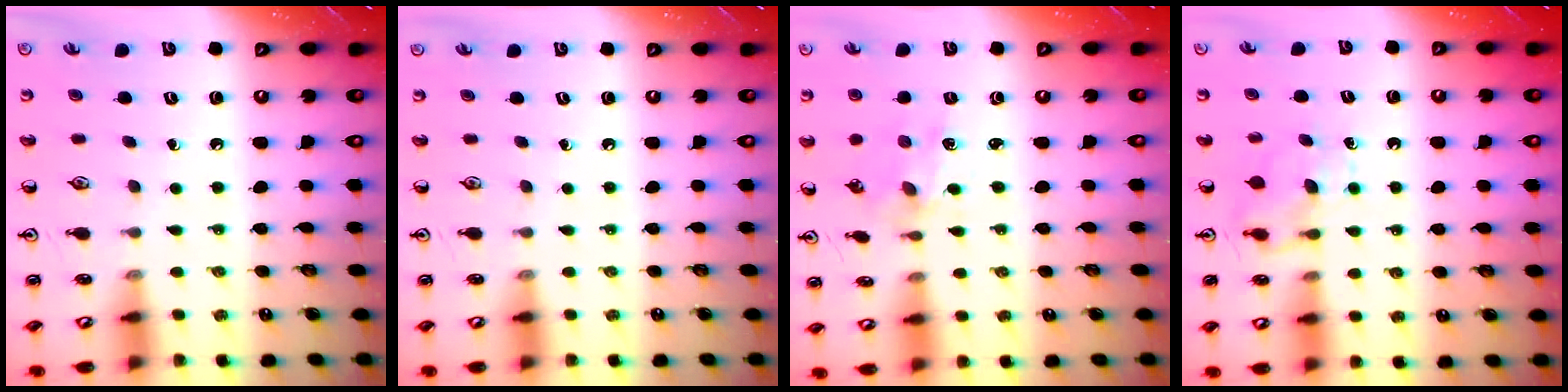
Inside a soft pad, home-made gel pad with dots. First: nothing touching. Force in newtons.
{"total": 0.0}
{"total": 2.4, "press": 2.4, "slide": 0.4}
{"total": 6.1, "press": 6.1, "slide": 0.4}